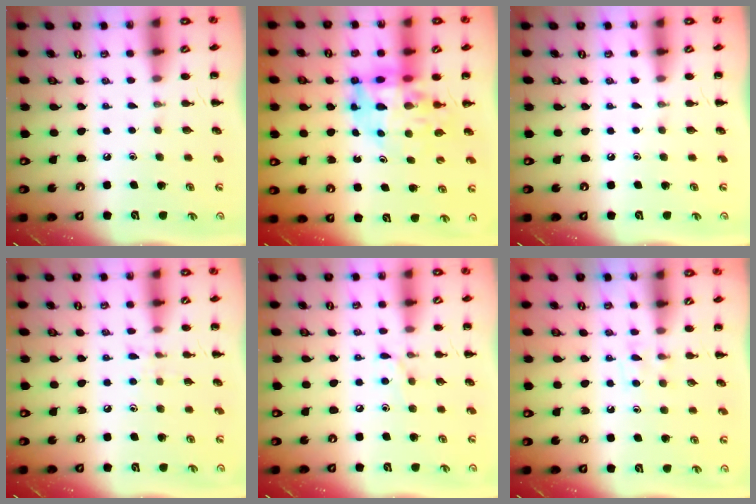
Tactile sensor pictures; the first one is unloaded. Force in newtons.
{"total": 13.0, "press": 12.4, "slide": 3.8}
{"total": 0.0}
{"total": 6.3, "press": 5.9, "slide": 2.2}
{"total": 6.0, "press": 5.7, "slide": 1.8}
{"total": 3.9, "press": 3.5, "slide": 1.7}